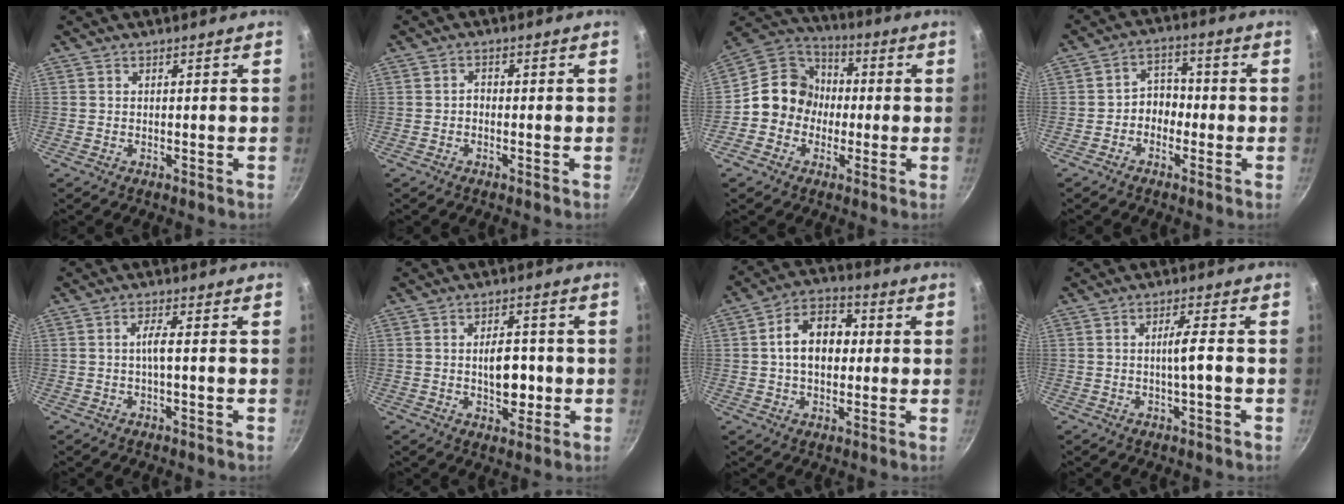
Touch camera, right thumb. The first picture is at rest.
{"total": 1.6, "force": [-0.7, 1.1, 0.9], "torque": [-0.013, 0.013, -0.015]}
{"total": 11.6, "force": [-1.4, 10.6, 4.5], "torque": [-0.031, 0.034, -0.047]}
{"total": 5.2, "force": [-1.6, 4.2, 2.7], "torque": [-0.001, 0.029, -0.035]}
{"total": 2.9, "force": [-0.5, 0.3, 2.8], "torque": [-0.062, 0.009, -0.011]}
{"total": 7.6, "force": [-0.8, 4.5, 6.1], "torque": [-0.061, 0.008, -0.009]}
{"total": 11.4, "force": [0.9, 7.9, 8.2], "torque": [-0.099, 0.024, -0.001]}
{"total": 3.9, "force": [-0.7, 0.1, 3.9], "torque": [-0.070, 0.011, -0.012]}